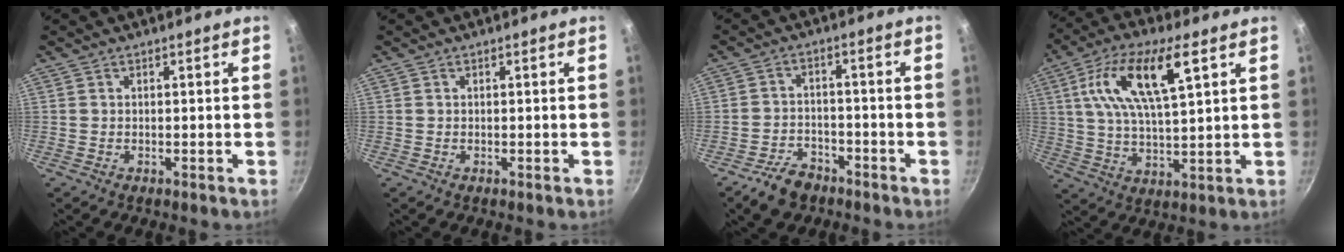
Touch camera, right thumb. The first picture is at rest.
{"total": 0.0}
{"total": 6.9, "force": [-4.8, 4.1, 2.8], "torque": [-0.042, 0.041, -0.080]}
{"total": 15.5, "force": [5.6, 5.4, 13.4], "torque": [-0.244, 0.000, 0.100]}